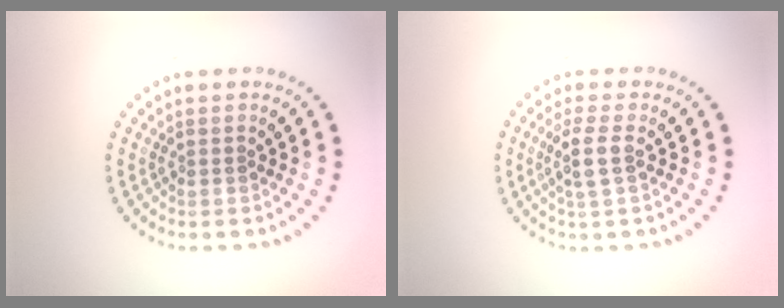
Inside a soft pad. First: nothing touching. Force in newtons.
{"total": 2.4, "press": 2.0, "slide": 1.3}